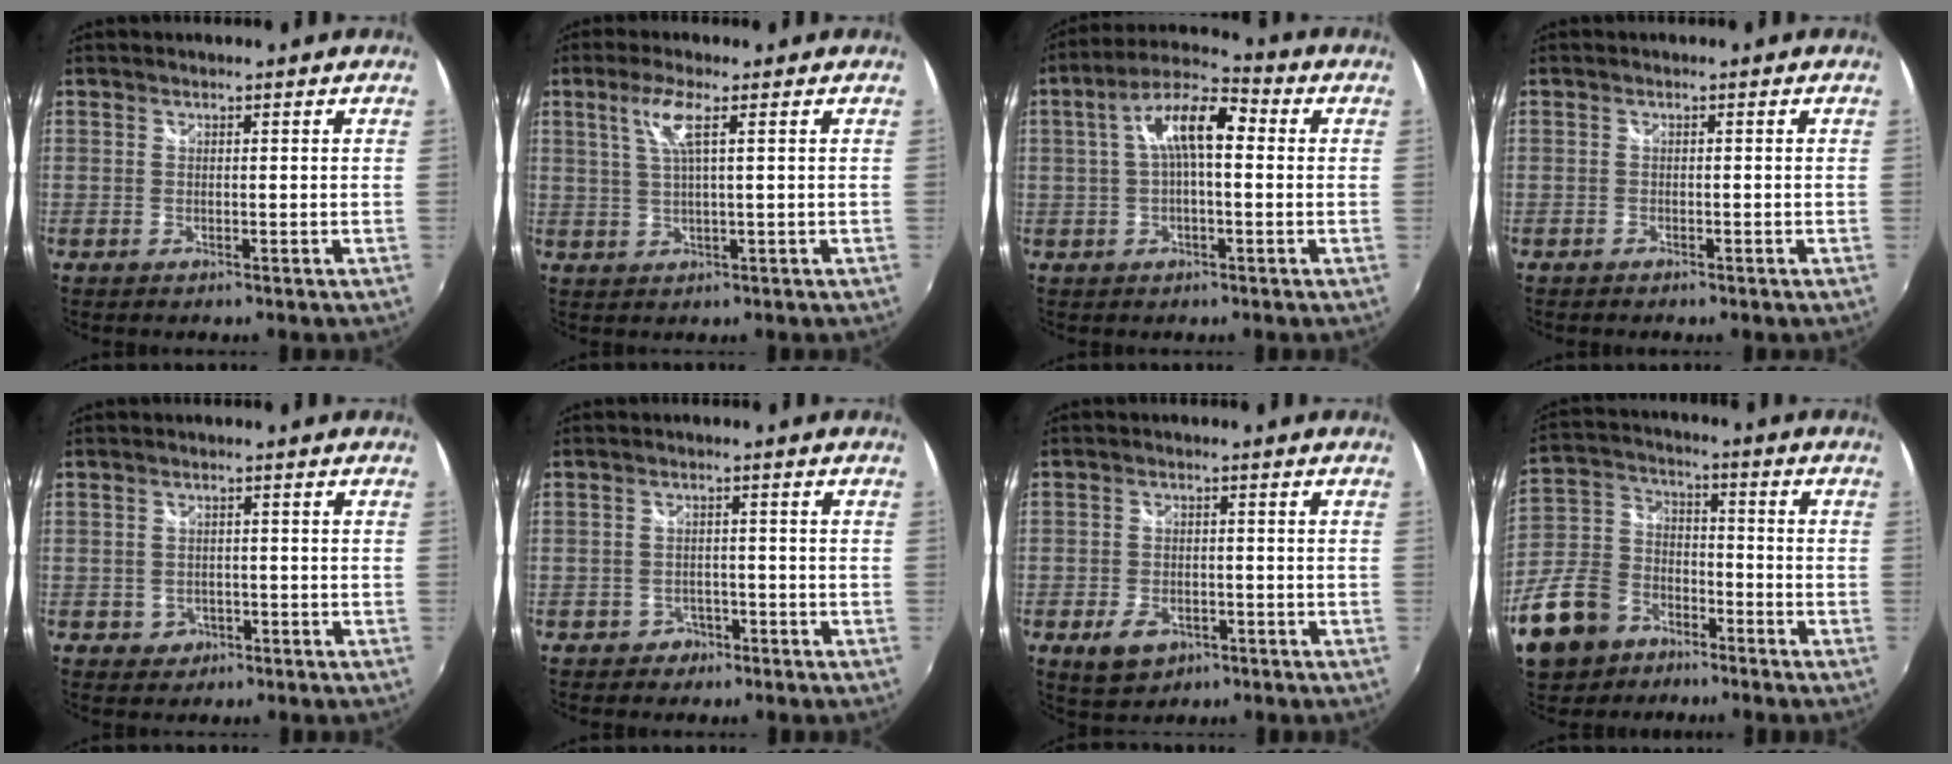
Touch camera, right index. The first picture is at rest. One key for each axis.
{"total": 4.8, "fx": 2.1, "fy": 0.1, "fz": 4.3, "tx": -0.089, "ty": 0.001, "tz": 0.045}
{"total": 10.1, "fx": 1.2, "fy": 3.5, "fz": 9.4, "tx": -0.177, "ty": 0.028, "tz": 0.015}
{"total": 1.5, "fx": -1.1, "fy": 0.7, "fz": 0.6, "tx": -0.014, "ty": -0.006, "tz": -0.018}
{"total": 3.1, "fx": -1.2, "fy": 2.8, "fz": 0.6, "tx": -0.018, "ty": 0.003, "tz": -0.013}
{"total": 3.4, "fx": -2.1, "fy": 2.7, "fz": 0.2, "tx": -0.011, "ty": 0.009, "tz": -0.031}
{"total": 6.2, "fx": -3.2, "fy": 4.1, "fz": 3.4, "tx": -0.085, "ty": -0.005, "tz": -0.048}
{"total": 20.5, "fx": -12.7, "fy": 13.5, "fz": 8.6, "tx": -0.228, "ty": 0.025, "tz": -0.216}